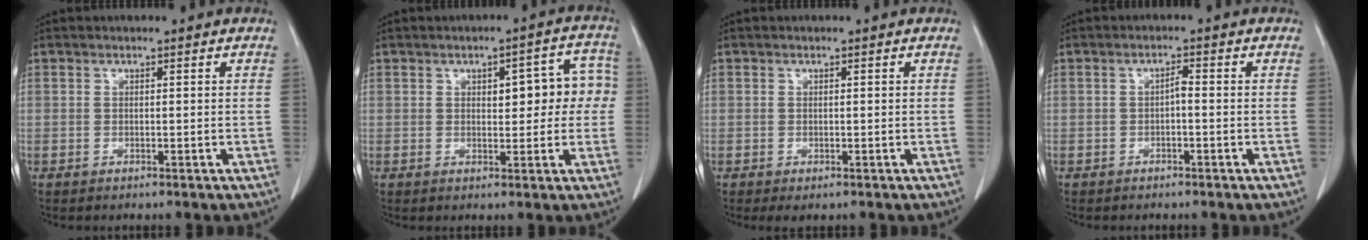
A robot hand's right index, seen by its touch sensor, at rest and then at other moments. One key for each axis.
{"total": 7.4, "fx": 1.1, "fy": 3.2, "fz": 6.6, "tx": -0.068, "ty": 0.036, "tz": 0.013}
{"total": 0.9, "fx": -0.4, "fy": 0.7, "fz": 0.4, "tx": -0.005, "ty": 0.000, "tz": -0.004}
{"total": 1.4, "fx": -0.4, "fy": 0.3, "fz": 1.3, "tx": -0.023, "ty": 0.004, "tz": -0.007}